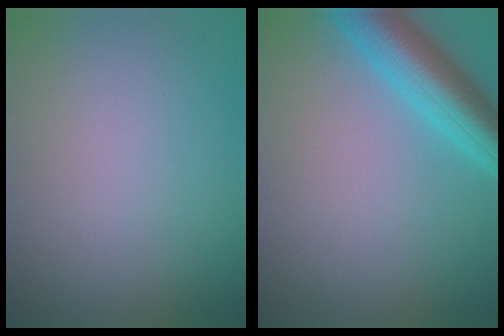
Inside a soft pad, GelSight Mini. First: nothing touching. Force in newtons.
{"total": 6.2, "press": 6.2, "slide": 0.4}